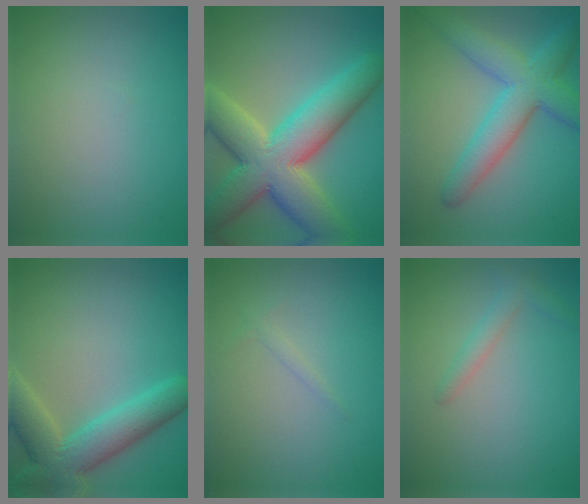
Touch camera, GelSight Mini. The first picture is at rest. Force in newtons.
{"total": 11.7, "press": 11.7, "slide": 0.9}
{"total": 6.5, "press": 6.5, "slide": 0.3}
{"total": 6.9, "press": 6.9, "slide": 0.6}
{"total": 0.6, "press": 0.6, "slide": 0.1}
{"total": 1.5, "press": 1.5, "slide": 0.1}